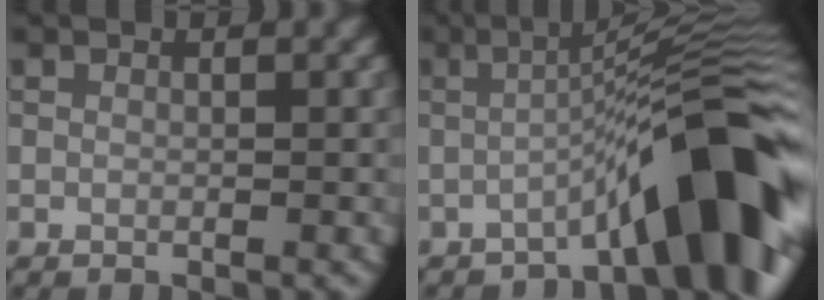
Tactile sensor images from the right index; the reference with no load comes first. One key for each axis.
{"total": 10.5, "fx": -4.3, "fy": 1.9, "fz": 9.3, "tx": -0.108, "ty": 0.029, "tz": -0.072}